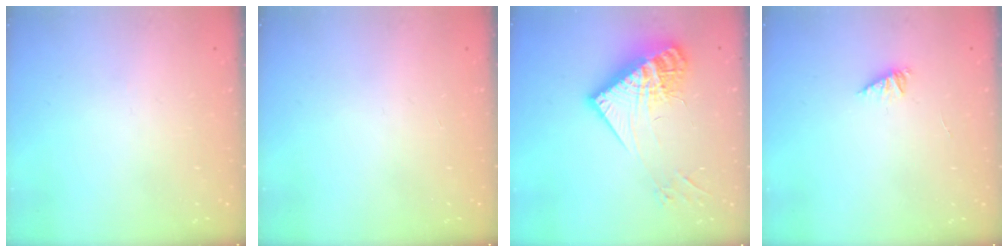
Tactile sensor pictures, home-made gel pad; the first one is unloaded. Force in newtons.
{"total": 0.0}
{"total": 17.7, "press": 17.7, "slide": 1.5}
{"total": 2.1, "press": 2.0, "slide": 0.4}